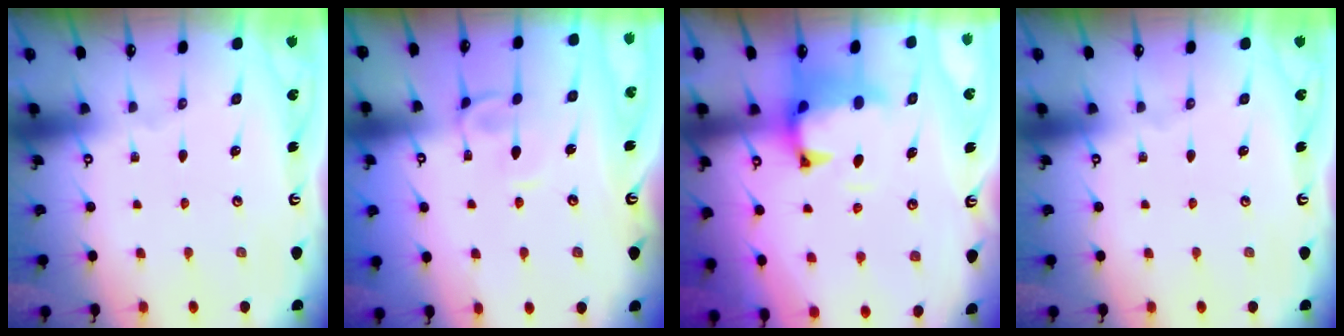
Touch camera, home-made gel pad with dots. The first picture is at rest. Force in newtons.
{"total": 2.5, "press": 2.4, "slide": 0.8}
{"total": 1.1, "press": 0.3, "slide": 1.1}
{"total": 0.0}